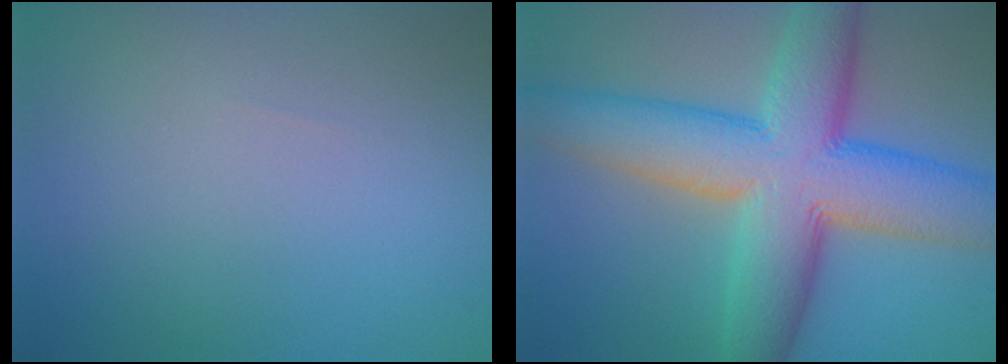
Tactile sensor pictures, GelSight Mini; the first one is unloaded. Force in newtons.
{"total": 12.0, "press": 12.0, "slide": 0.5}